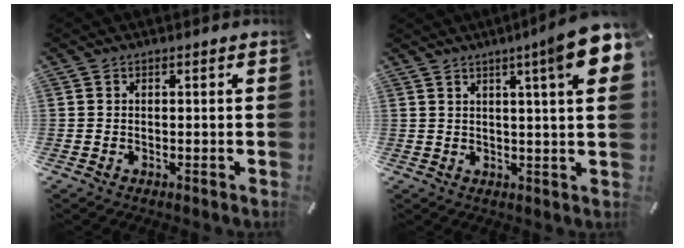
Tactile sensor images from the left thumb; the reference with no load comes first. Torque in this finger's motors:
{"motor_torque": [2.51, 2.50, 1.45, -1.32, 0.12]}